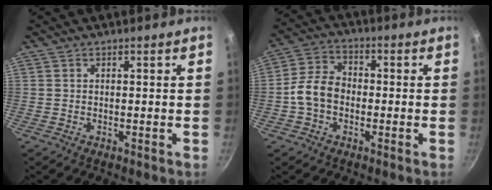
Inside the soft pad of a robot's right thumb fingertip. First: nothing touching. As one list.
[{"total": 7.8, "force": [-1.6, 5.9, 4.9], "torque": [-0.073, 0.029, -0.044]}]